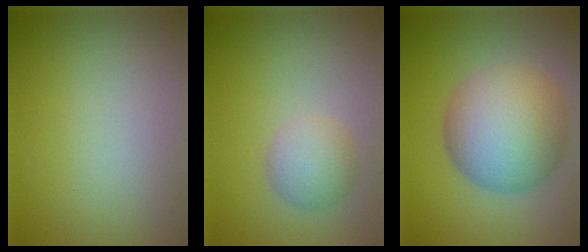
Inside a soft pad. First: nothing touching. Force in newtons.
{"total": 2.7, "press": 2.7, "slide": 0.1}
{"total": 8.9, "press": 8.9, "slide": 0.3}